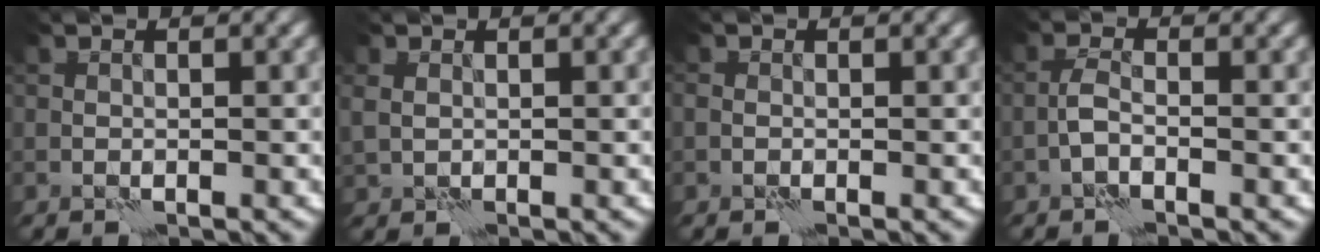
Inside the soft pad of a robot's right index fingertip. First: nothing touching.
{"total": 1.3, "force": [0.5, 1.0, 0.6], "torque": [-0.012, -0.003, 0.013]}
{"total": 0.0}
{"total": 1.1, "force": [-0.6, 0.2, 0.9], "torque": [-0.019, 0.004, -0.018]}